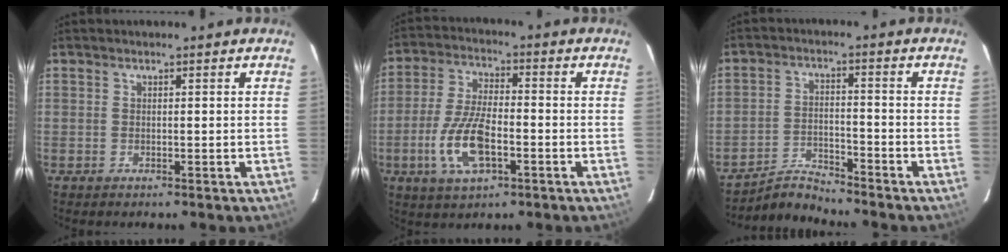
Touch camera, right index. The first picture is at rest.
{"total": 11.6, "force": [-3.9, 4.5, 9.9], "torque": [-0.210, -0.005, -0.072]}
{"total": 5.6, "force": [-5.5, -0.1, -0.5], "torque": [-0.004, 0.018, -0.103]}